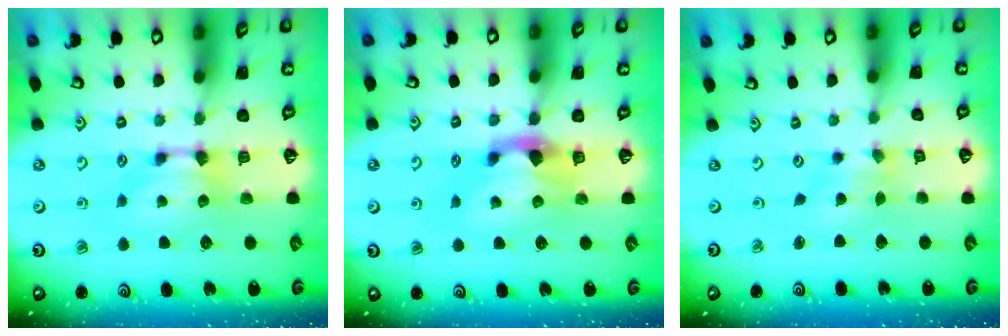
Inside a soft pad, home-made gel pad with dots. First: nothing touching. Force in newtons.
{"total": 2.2, "press": 1.9, "slide": 1.2}
{"total": 1.9, "press": 1.5, "slide": 1.2}